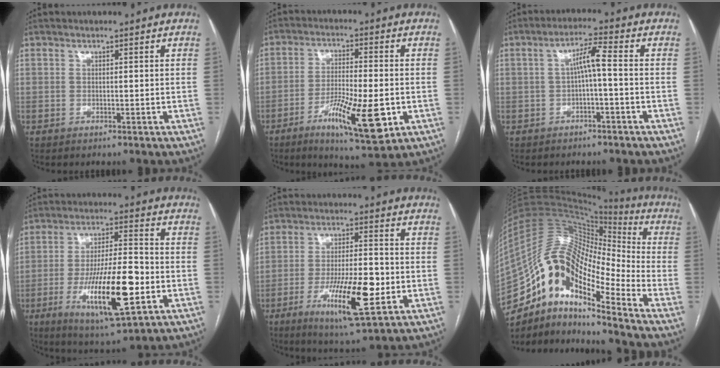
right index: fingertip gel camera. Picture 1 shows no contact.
{"total": 12.1, "force": [-4.4, 2.2, 11.1], "torque": [-0.187, -0.018, -0.068]}
{"total": 4.5, "force": [-0.4, 0.3, 4.4], "torque": [-0.076, 0.020, -0.005]}
{"total": 16.6, "force": [-4.8, 3.3, 15.5], "torque": [-0.281, -0.012, -0.074]}
{"total": 13.1, "force": [-4.0, 2.6, 12.2], "torque": [-0.216, -0.013, -0.062]}
{"total": 20.4, "force": [-12.5, 6.8, 14.6], "torque": [-0.291, 0.045, -0.217]}